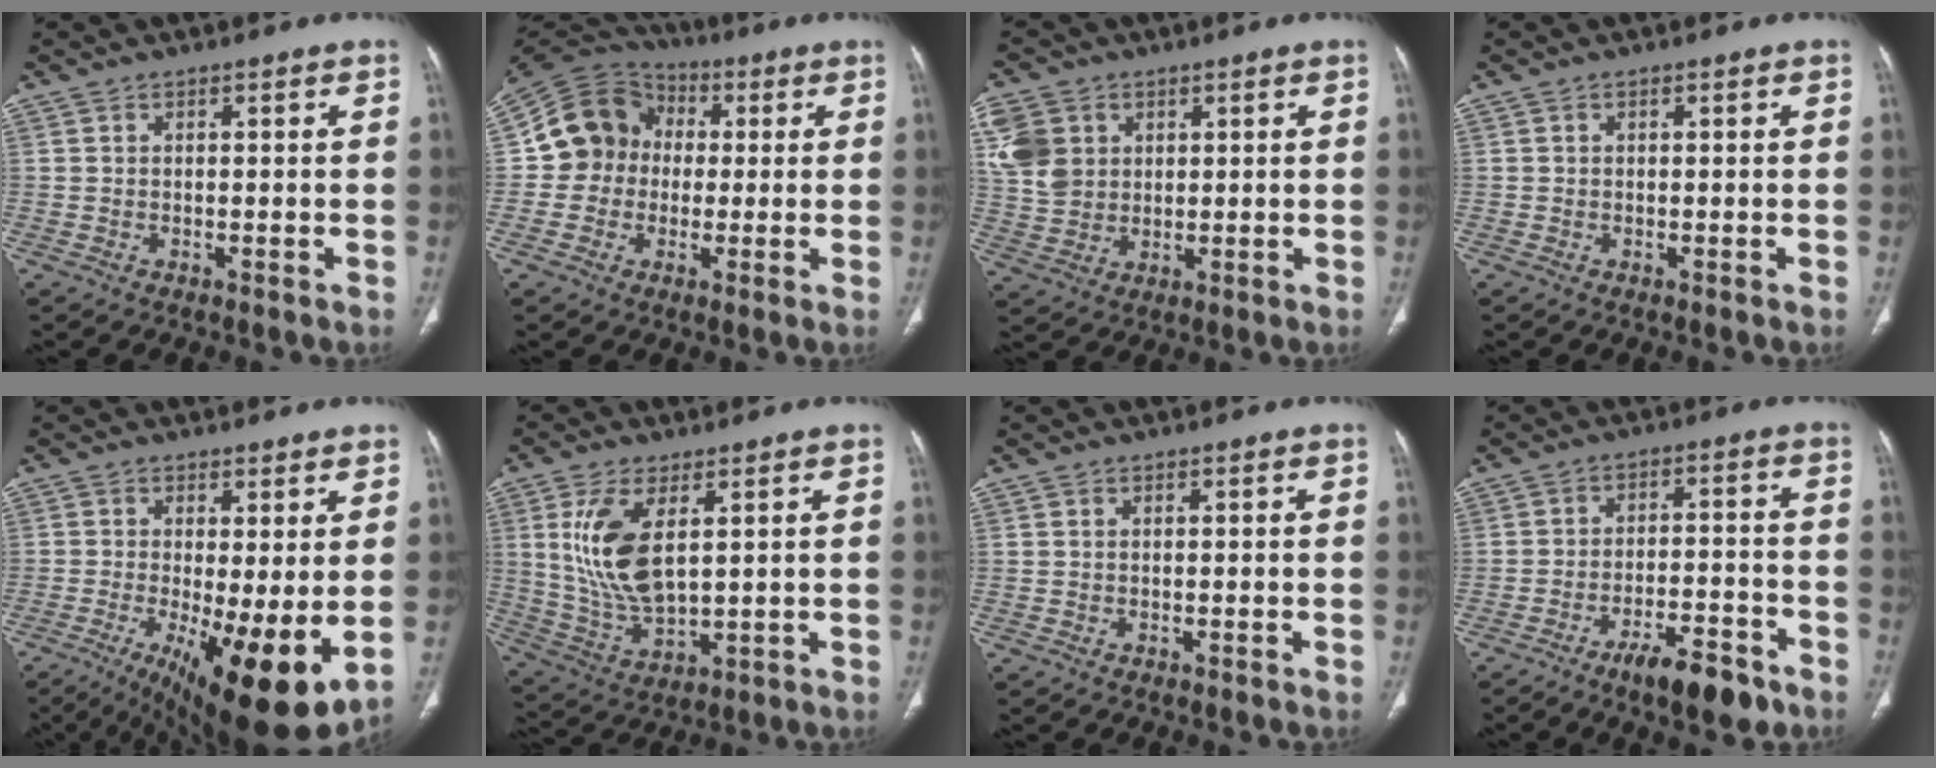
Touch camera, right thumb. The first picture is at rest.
{"total": 11.9, "force": [0.2, 10.9, 4.7], "torque": [-0.063, 0.027, -0.007]}
{"total": 9.5, "force": [3.2, 7.7, 4.5], "torque": [-0.075, -0.003, 0.069]}
{"total": 0.0}
{"total": 15.0, "force": [-2.7, 4.6, 14.0], "torque": [-0.208, -0.028, -0.023]}
{"total": 12.8, "force": [3.6, 6.1, 10.7], "torque": [-0.215, -0.018, 0.084]}
{"total": 0.0}
{"total": 9.7, "force": [-6.4, 3.0, 6.6], "torque": [-0.094, 0.037, -0.099]}